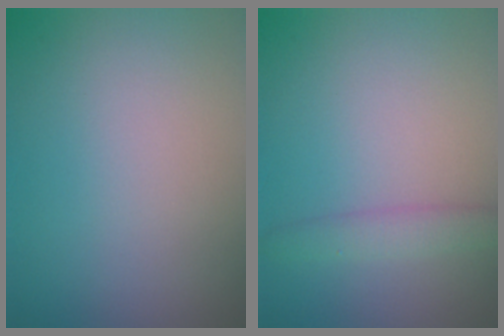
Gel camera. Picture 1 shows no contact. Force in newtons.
{"total": 2.0, "press": 2.0, "slide": 0.1}